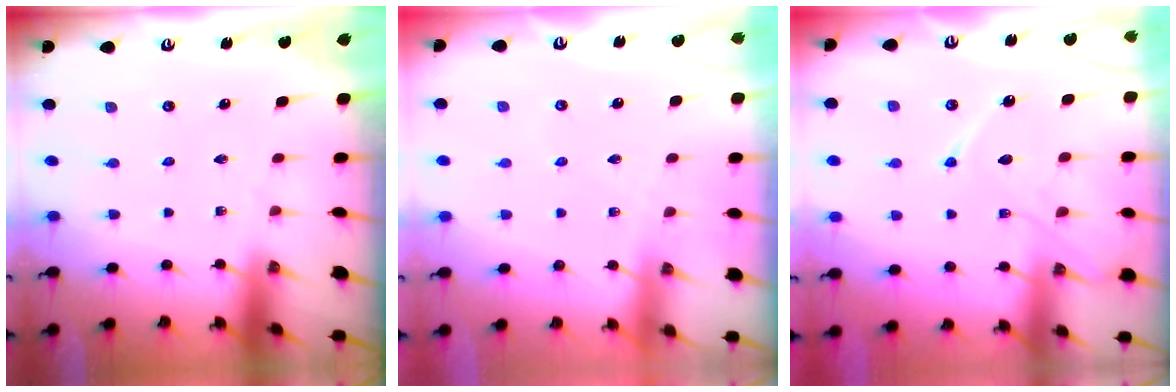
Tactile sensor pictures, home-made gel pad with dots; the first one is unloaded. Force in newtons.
{"total": 2.1, "press": 2.1, "slide": 0.4}
{"total": 10.7, "press": 10.6, "slide": 0.7}